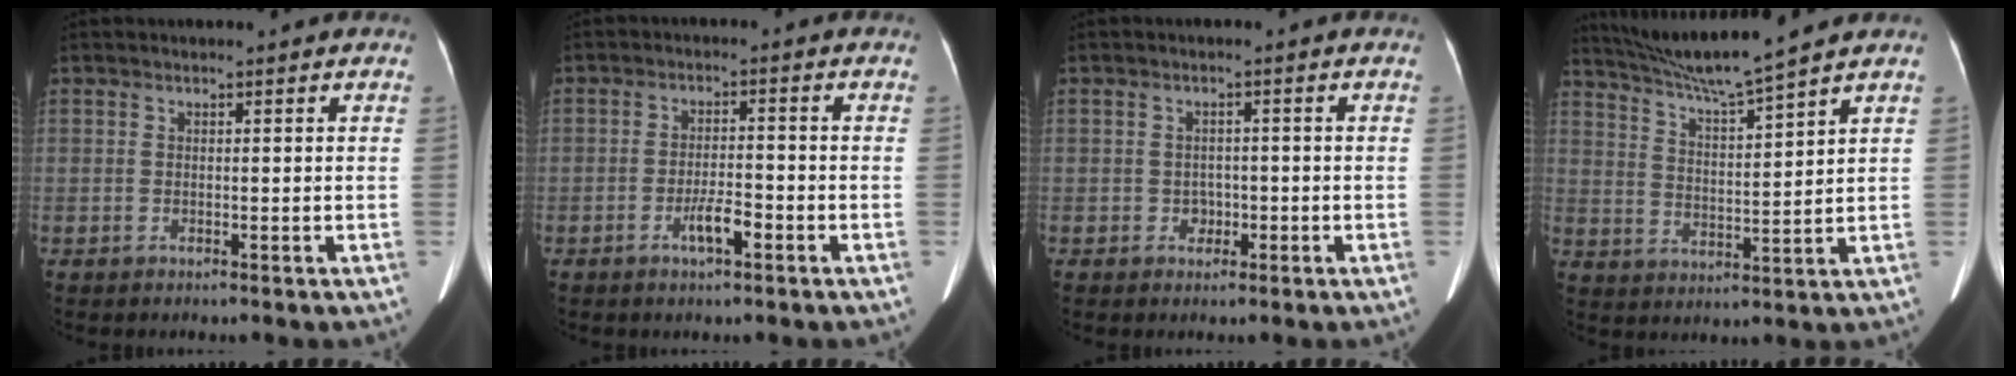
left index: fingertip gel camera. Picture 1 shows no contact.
{"total": 3.8, "force": [-2.2, 0.8, 3.0], "torque": [-0.058, -0.001, -0.038]}
{"total": 1.9, "force": [-0.9, 1.5, 0.6], "torque": [-0.007, 0.003, -0.011]}
{"total": 10.3, "force": [9.2, -1.7, 4.4], "torque": [-0.082, 0.004, 0.168]}